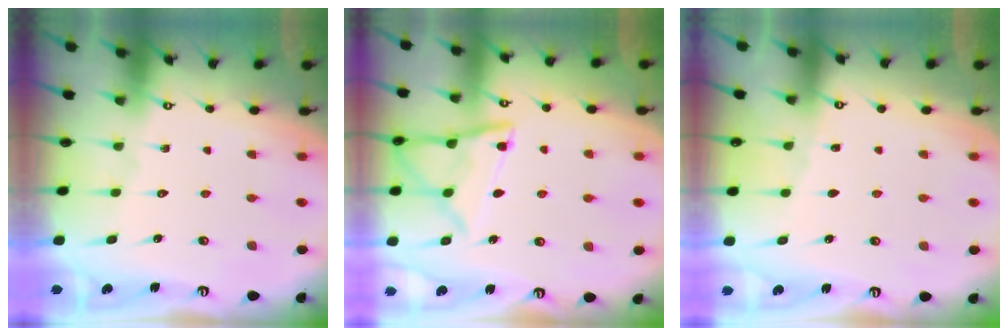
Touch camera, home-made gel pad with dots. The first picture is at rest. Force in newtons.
{"total": 12.9, "press": 12.8, "slide": 1.2}
{"total": 2.1, "press": 2.1, "slide": 0.4}